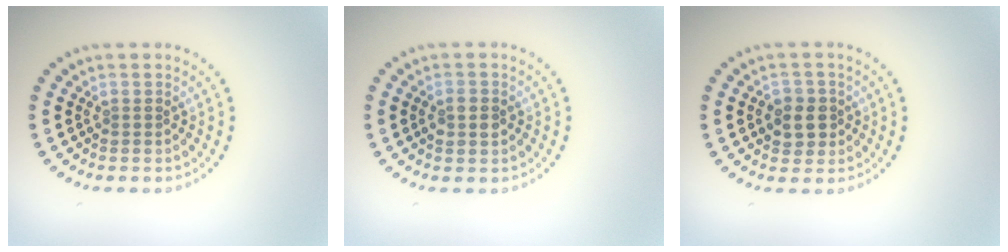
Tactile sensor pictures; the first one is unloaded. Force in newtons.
{"total": 2.2, "press": 2.2, "slide": 0.0}
{"total": 2.6, "press": 2.5, "slide": 0.6}